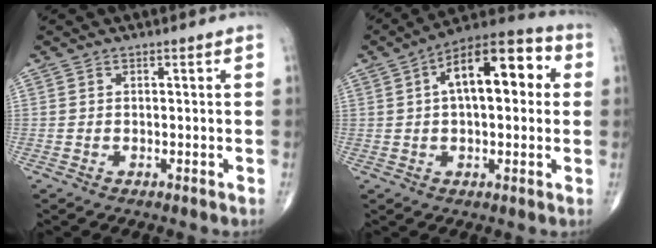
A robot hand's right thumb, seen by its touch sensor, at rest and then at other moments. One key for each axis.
{"total": 15.9, "fx": 3.4, "fy": 7.4, "fz": 13.7, "tx": -0.186, "ty": 0.033, "tz": 0.042}